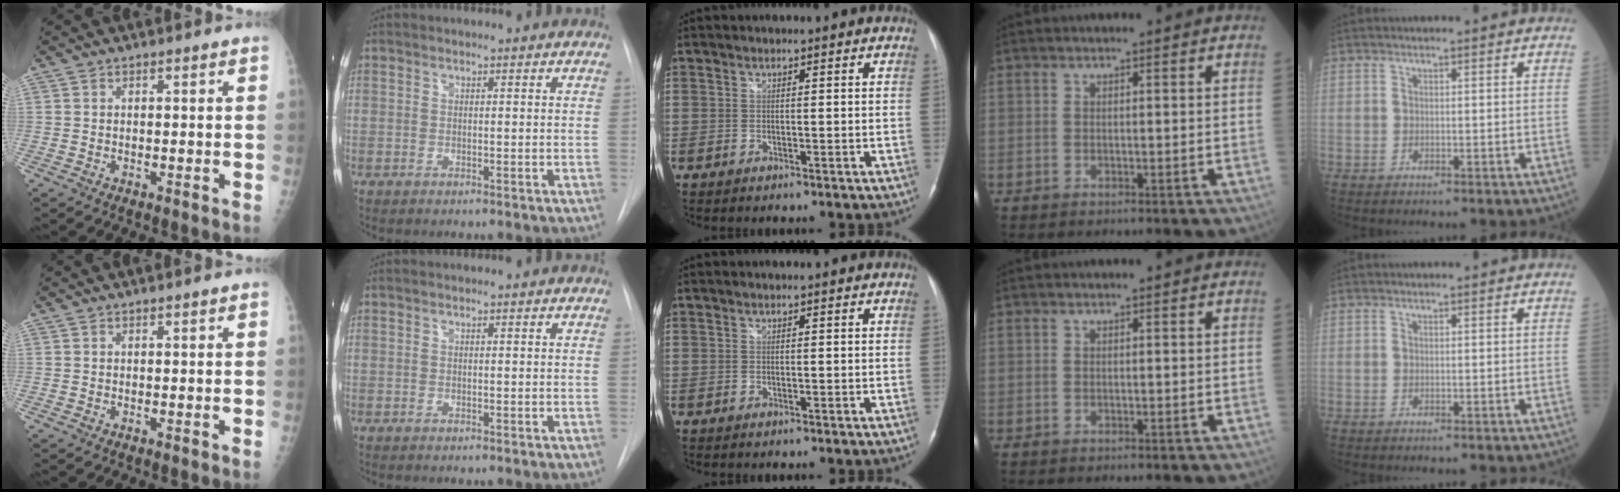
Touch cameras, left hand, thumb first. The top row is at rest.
{}